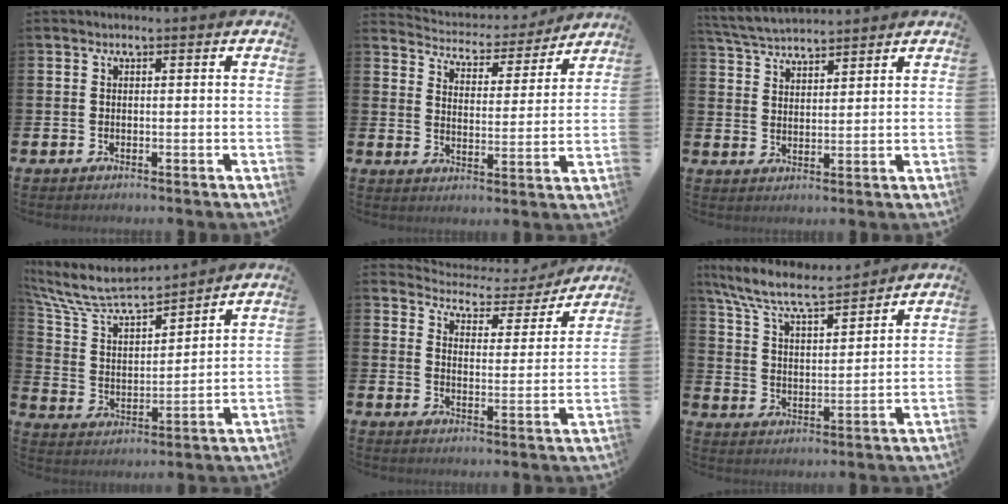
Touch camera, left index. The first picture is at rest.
{"total": 4.8, "force": [4.6, 1.3, 0.3], "torque": [-0.027, -0.043, 0.072]}
{"total": 4.4, "force": [4.4, 0.6, 0.5], "torque": [-0.032, -0.020, 0.080]}
{"total": 8.5, "force": [7.8, 1.8, 2.8], "torque": [-0.099, -0.054, 0.136]}
{"total": 3.9, "force": [3.7, 1.2, 0.4], "torque": [-0.026, -0.038, 0.054]}
{"total": 8.3, "force": [7.7, 1.0, 3.0], "torque": [-0.089, -0.048, 0.134]}